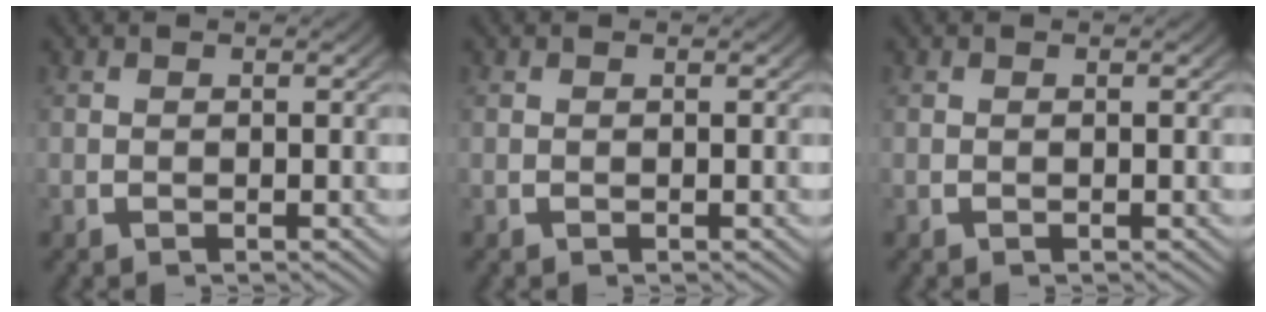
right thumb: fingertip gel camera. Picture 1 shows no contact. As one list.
[{"total": 0.0}, {"total": 0.0}]